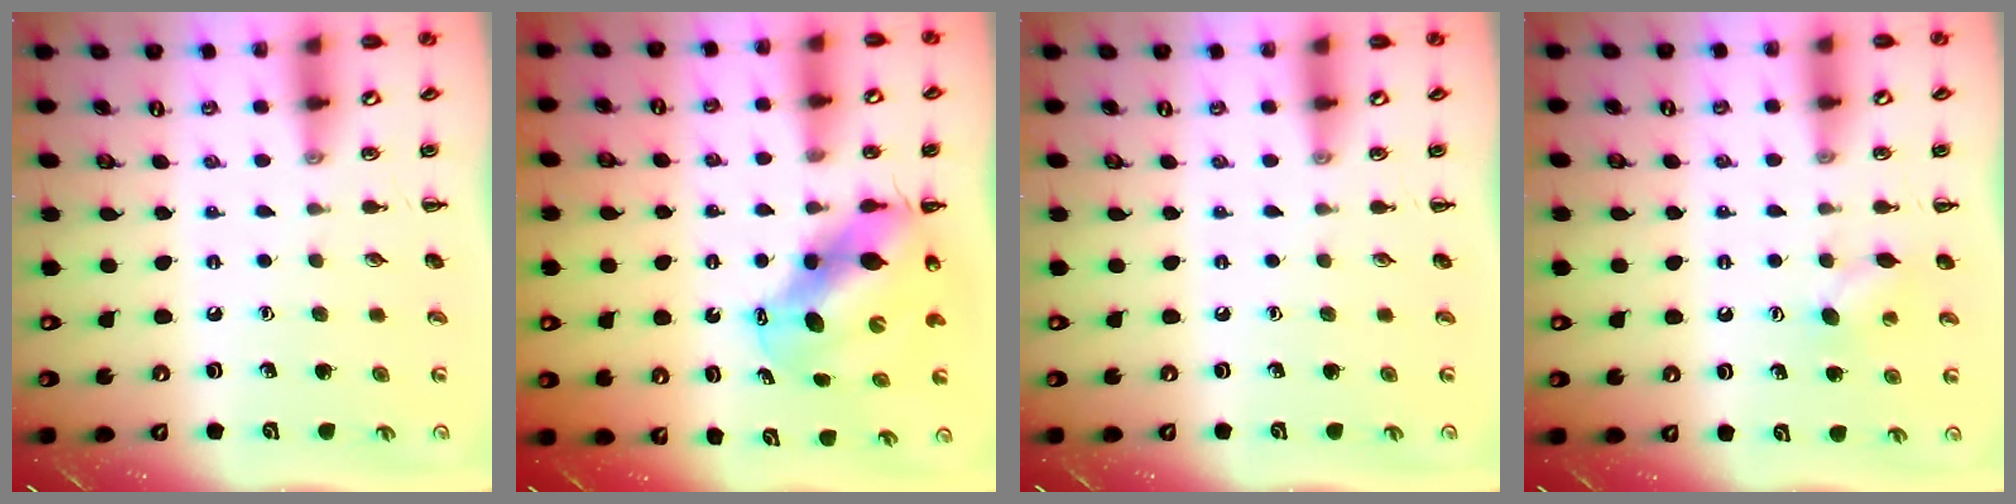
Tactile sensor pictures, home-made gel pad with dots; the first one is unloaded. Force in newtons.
{"total": 10.2, "press": 9.9, "slide": 2.4}
{"total": 0.0}
{"total": 6.3, "press": 6.2, "slide": 1.4}